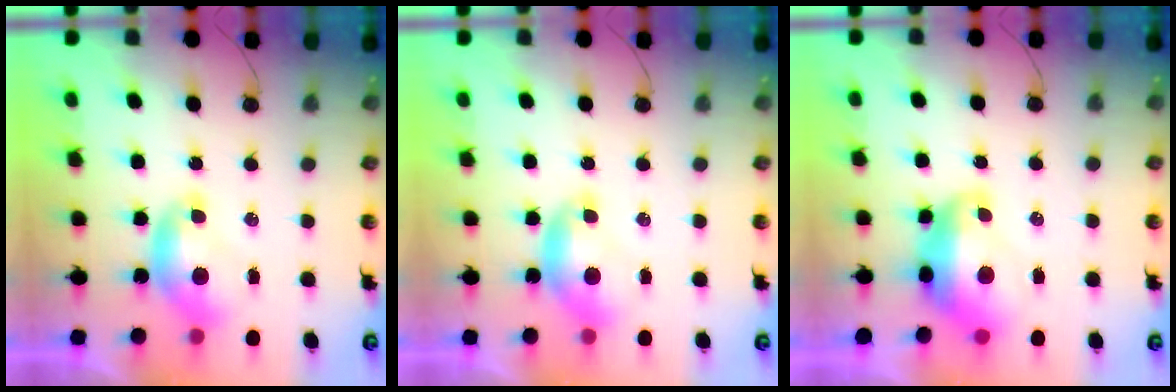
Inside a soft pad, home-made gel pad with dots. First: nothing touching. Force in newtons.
{"total": 0.0}
{"total": 2.9, "press": 2.8, "slide": 0.7}